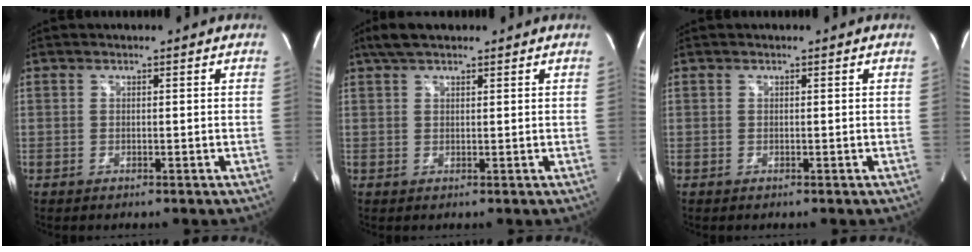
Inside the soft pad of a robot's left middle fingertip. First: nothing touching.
{"total": 4.1, "force": [3.1, 1.4, 2.3], "torque": [-0.050, 0.020, 0.058]}
{"total": 0.0}